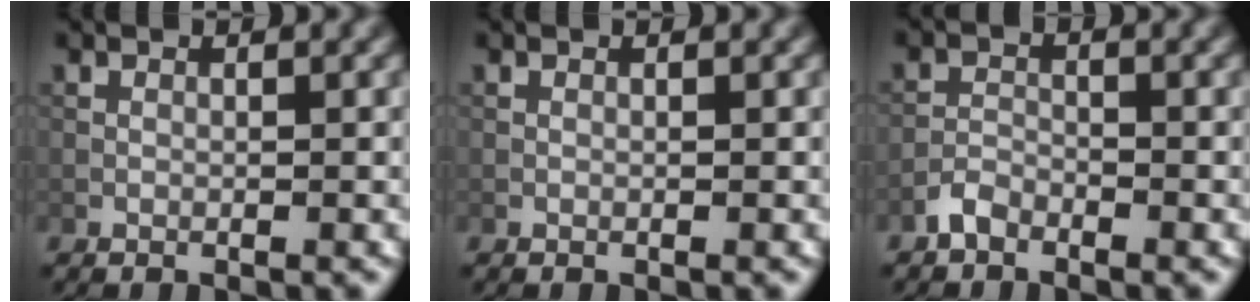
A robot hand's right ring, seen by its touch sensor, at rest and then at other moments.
{"total": 0.0}
{"total": 1.6, "force": [-1.4, 0.7, 0.5], "torque": [-0.007, 0.007, -0.032]}